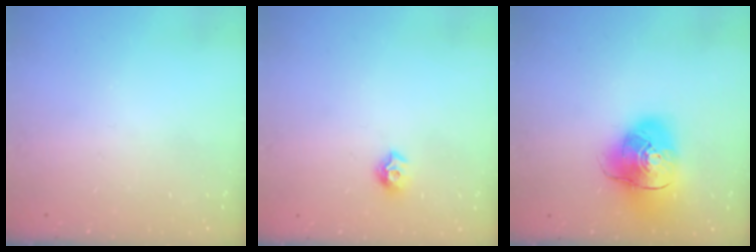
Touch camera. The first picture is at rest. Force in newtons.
{"total": 7.9, "press": 7.8, "slide": 0.7}
{"total": 14.0, "press": 13.8, "slide": 2.4}